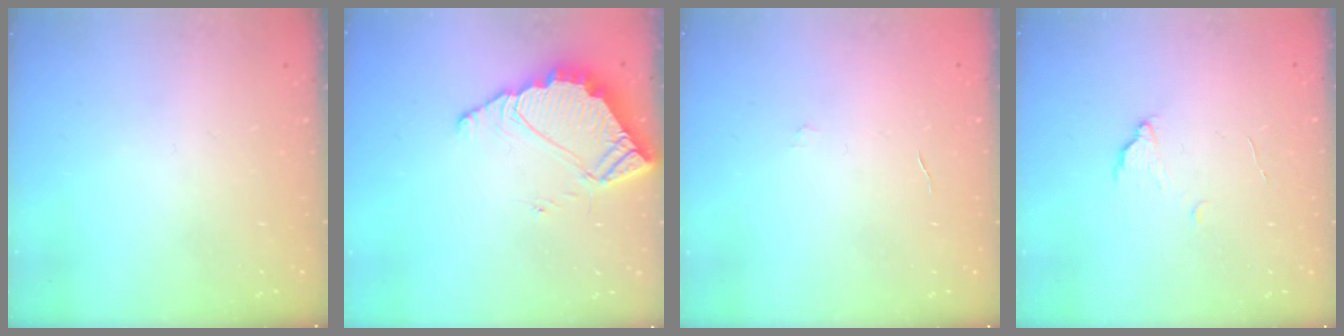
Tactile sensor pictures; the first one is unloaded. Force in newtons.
{"total": 7.1, "press": 7.1, "slide": 0.3}
{"total": 3.9, "press": 3.9, "slide": 0.2}
{"total": 3.4, "press": 3.4, "slide": 0.3}